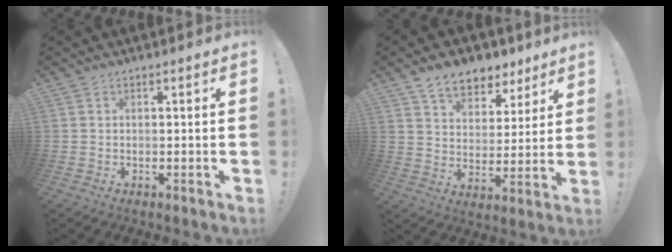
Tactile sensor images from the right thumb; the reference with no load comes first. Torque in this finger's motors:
{"motor_torque": [-0.29, 0.76, 0.56, 0.40, 0.01]}